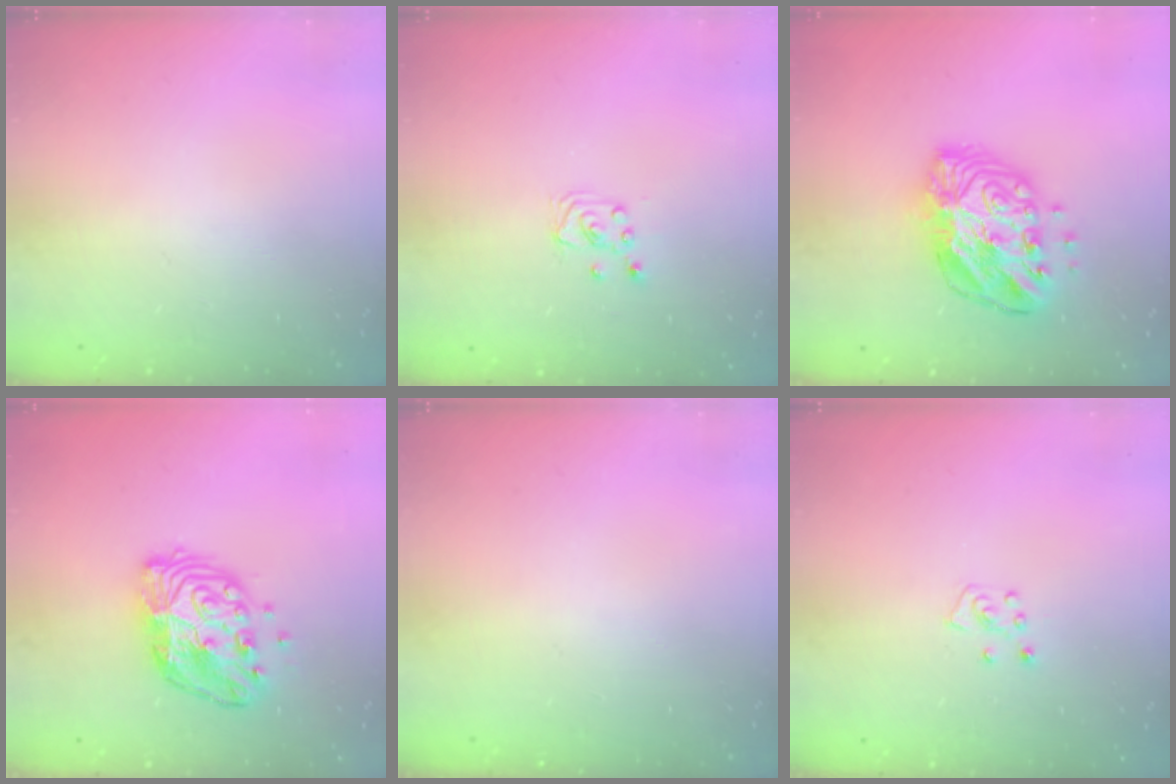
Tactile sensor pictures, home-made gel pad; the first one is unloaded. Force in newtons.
{"total": 2.0, "press": 2.0, "slide": 0.2}
{"total": 14.1, "press": 14.0, "slide": 1.1}
{"total": 12.3, "press": 12.3, "slide": 1.0}
{"total": 0.0}
{"total": 5.0, "press": 5.0, "slide": 0.4}